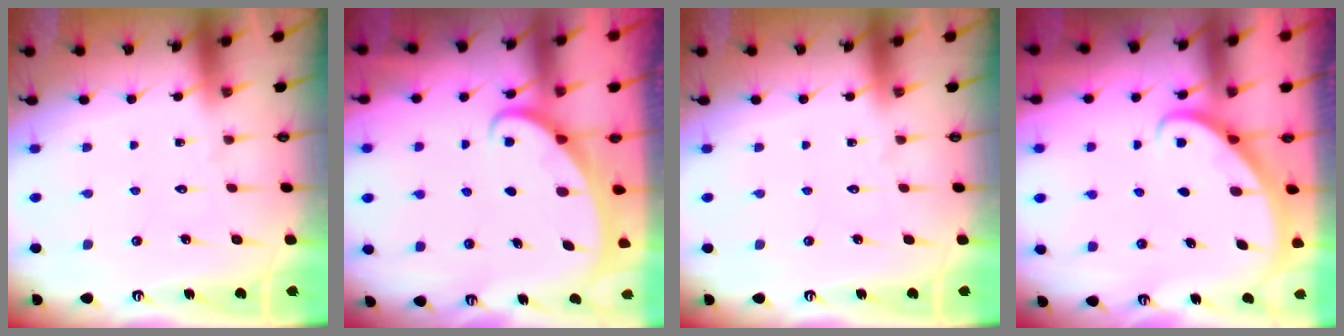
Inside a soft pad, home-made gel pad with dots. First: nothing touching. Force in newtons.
{"total": 2.1, "press": 2.1, "slide": 0.2}
{"total": 0.0}
{"total": 2.9, "press": 2.9, "slide": 0.2}